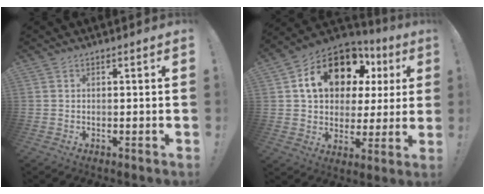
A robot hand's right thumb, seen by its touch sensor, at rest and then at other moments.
{"total": 18.5, "force": [8.7, 12.0, 11.1], "torque": [-0.183, -0.032, 0.165]}